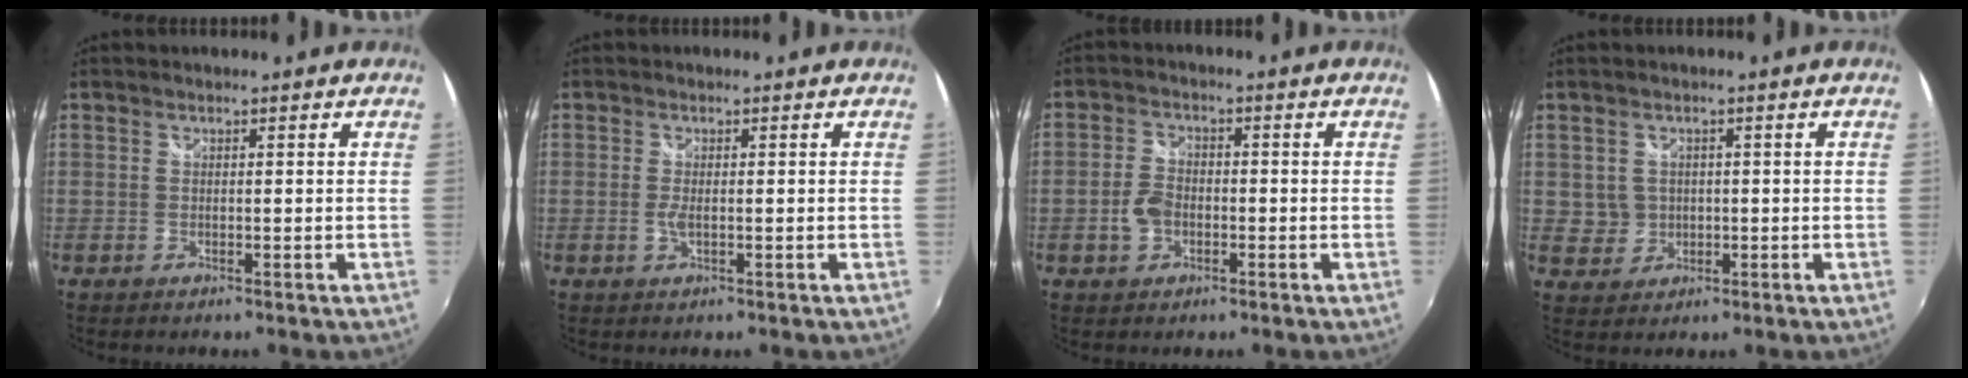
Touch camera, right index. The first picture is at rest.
{"total": 1.5, "force": [-0.3, 0.4, 1.5], "torque": [-0.030, -0.002, -0.005]}
{"total": 4.4, "force": [-1.5, 3.2, 2.7], "torque": [-0.061, 0.007, -0.026]}
{"total": 3.6, "force": [0.4, 3.5, 0.6], "torque": [-0.009, 0.008, 0.013]}